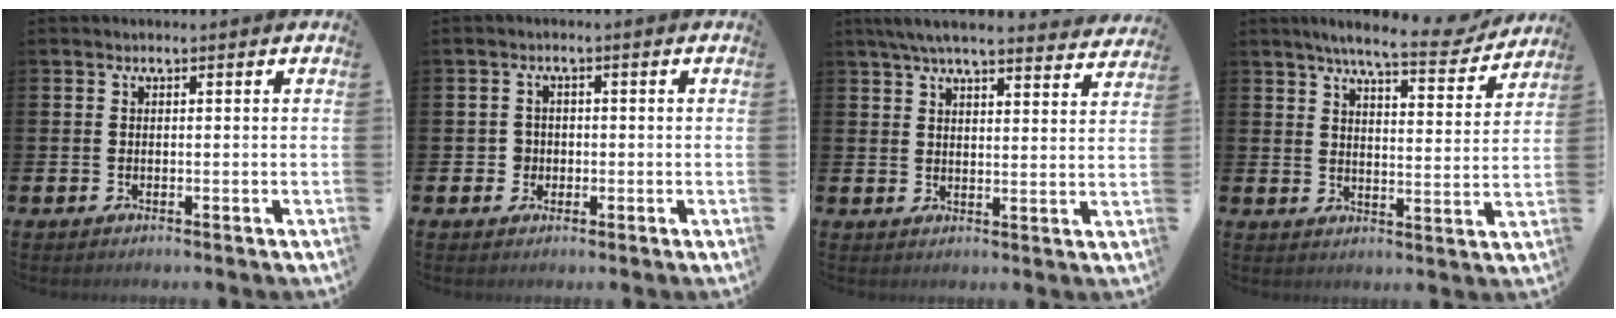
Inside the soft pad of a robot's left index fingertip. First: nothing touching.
{"total": 2.0, "force": [-0.4, 2.0, 0.3], "torque": [-0.001, 0.002, -0.014]}
{"total": 6.2, "force": [5.7, 0.8, 2.2], "torque": [-0.056, -0.023, 0.102]}
{"total": 7.8, "force": [6.9, 1.1, 3.4], "torque": [-0.061, -0.037, 0.116]}